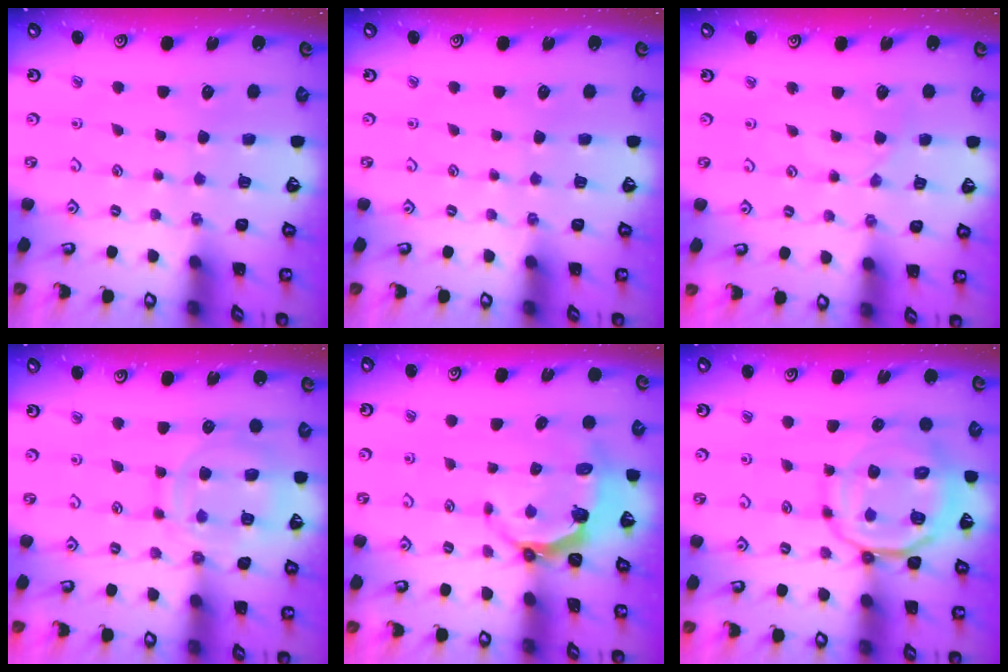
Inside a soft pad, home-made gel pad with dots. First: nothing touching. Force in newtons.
{"total": 0.0}
{"total": 1.8, "press": 1.7, "slide": 0.4}
{"total": 12.7, "press": 12.7, "slide": 1.0}
{"total": 4.3, "press": 2.9, "slide": 3.3}
{"total": 13.4, "press": 13.3, "slide": 1.9}